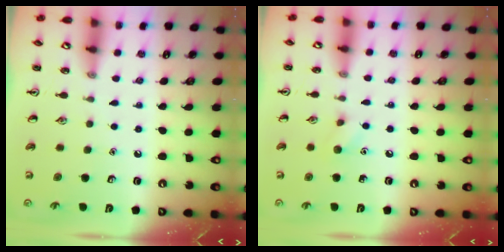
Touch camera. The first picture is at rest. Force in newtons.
{"total": 5.5, "press": 5.4, "slide": 1.3}